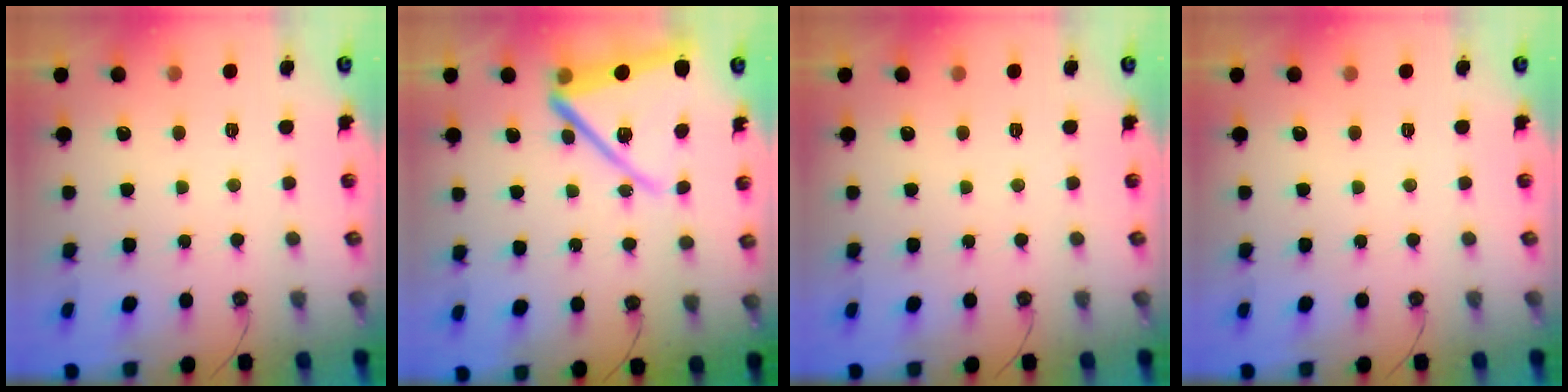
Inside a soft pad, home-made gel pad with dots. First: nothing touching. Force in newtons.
{"total": 18.1, "press": 18.0, "slide": 1.5}
{"total": 0.0}
{"total": 0.0}